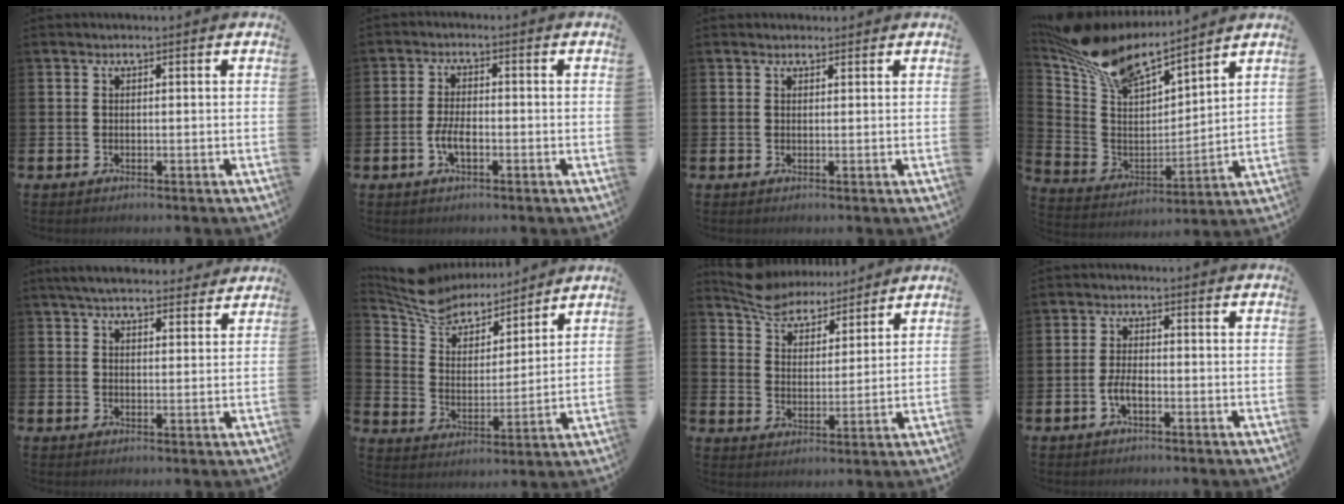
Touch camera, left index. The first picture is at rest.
{"total": 3.3, "force": [-1.0, 1.5, 2.8], "torque": [-0.056, 0.000, -0.020]}
{"total": 1.2, "force": [1.0, 0.5, 0.1], "torque": [0.010, 0.001, 0.017]}
{"total": 11.5, "force": [10.4, 2.6, 4.2], "torque": [-0.128, -0.063, 0.183]}
{"total": 5.1, "force": [4.8, 1.1, 1.3], "torque": [-0.034, -0.015, 0.087]}
{"total": 8.7, "force": [8.1, 3.0, 1.1], "torque": [-0.068, -0.054, 0.149]}
{"total": 6.9, "force": [6.5, 2.0, 0.9], "torque": [-0.051, -0.035, 0.118]}
{"total": 2.7, "force": [-1.0, 1.1, 2.3], "torque": [-0.040, 0.002, -0.019]}